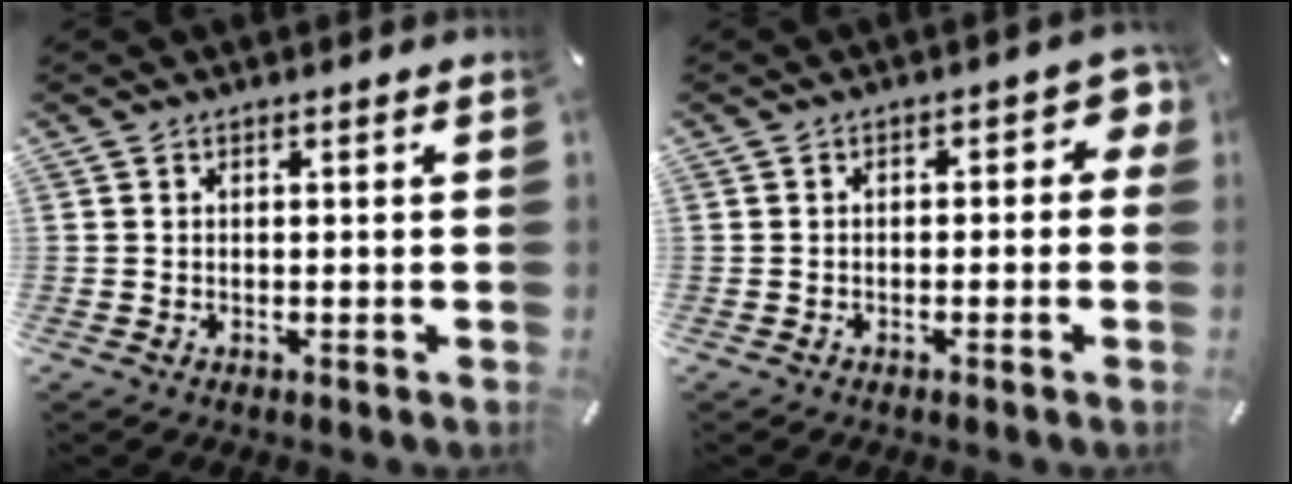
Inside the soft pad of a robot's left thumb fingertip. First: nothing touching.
{"total": 3.4, "force": [-0.9, 2.1, 2.5], "torque": [-0.032, 0.009, -0.022]}